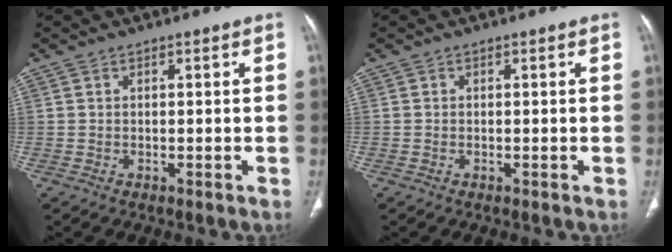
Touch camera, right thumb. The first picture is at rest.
{"total": 0.0}